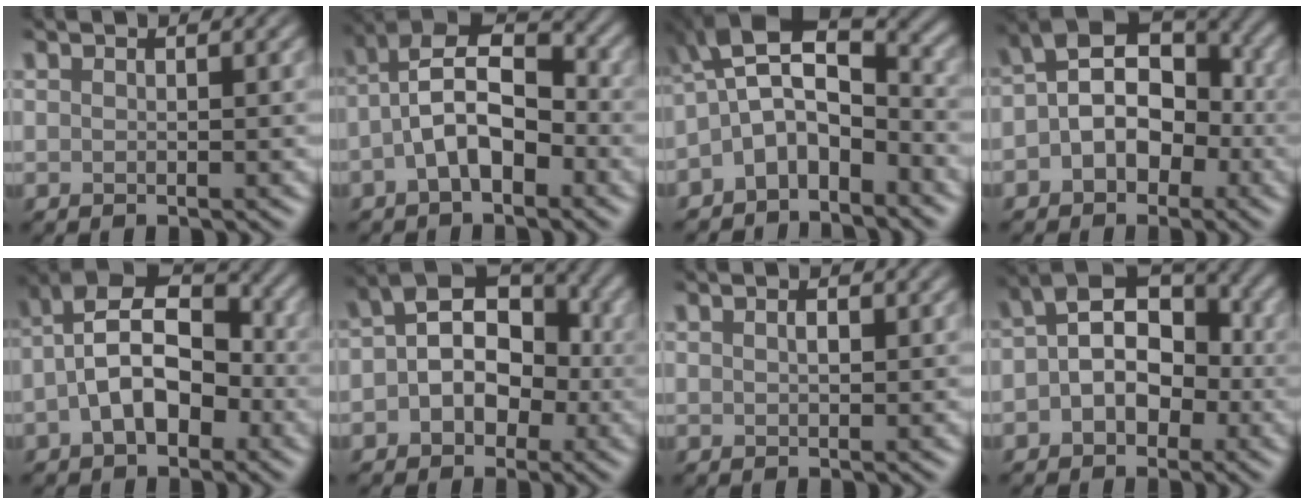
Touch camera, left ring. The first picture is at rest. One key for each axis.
{"total": 6.8, "fx": -2.1, "fy": 3.7, "fz": 5.2, "tx": -0.095, "ty": 0.019, "tz": -0.047}
{"total": 5.8, "fx": -2.8, "fy": 2.8, "fz": 4.2, "tx": -0.078, "ty": 0.010, "tz": -0.061}
{"total": 7.7, "fx": -0.9, "fy": 5.4, "fz": 5.5, "tx": -0.056, "ty": 0.023, "tz": -0.029}
{"total": 7.1, "fx": -1.6, "fy": 4.4, "fz": 5.4, "tx": -0.093, "ty": 0.019, "tz": -0.040}
{"total": 7.6, "fx": -0.4, "fy": 5.3, "fz": 5.4, "tx": -0.054, "ty": 0.025, "tz": -0.024}
{"total": 0.8, "fx": 0.0, "fy": 0.4, "fz": 0.6, "tx": -0.017, "ty": 0.001, "tz": 0.002}
{"total": 6.8, "fx": -0.5, "fy": 4.7, "fz": 4.9, "tx": -0.055, "ty": 0.022, "tz": -0.022}